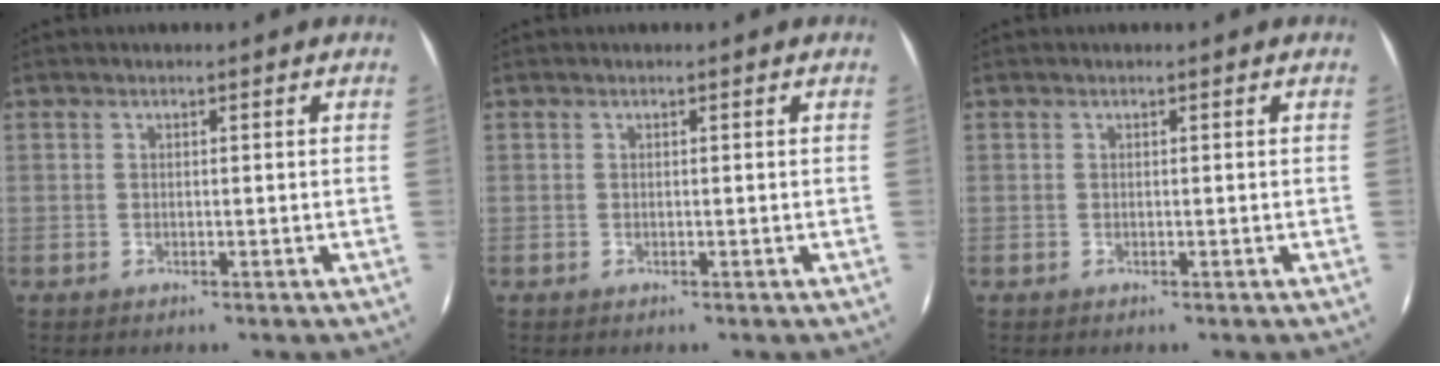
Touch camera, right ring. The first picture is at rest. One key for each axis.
{"total": 0.0}
{"total": 0.0}